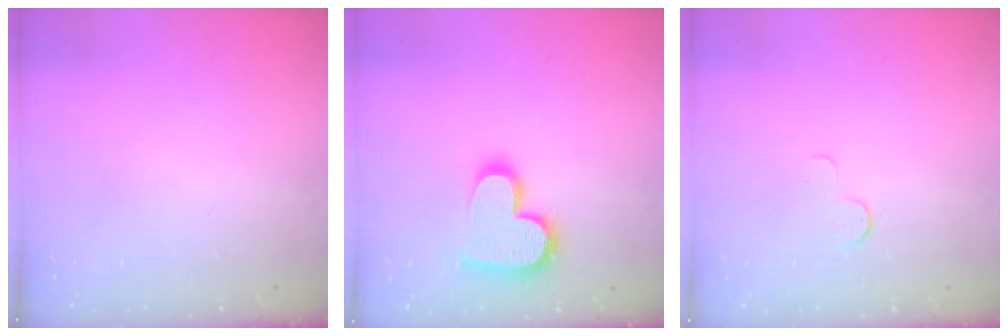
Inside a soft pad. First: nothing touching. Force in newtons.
{"total": 16.0, "press": 16.0, "slide": 1.0}
{"total": 5.0, "press": 5.0, "slide": 0.4}